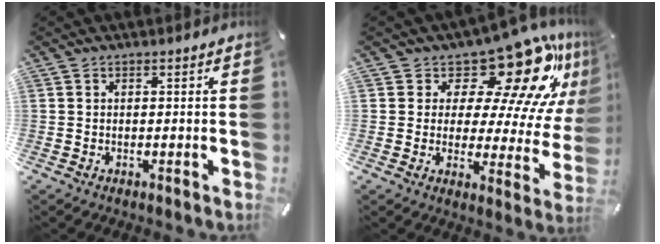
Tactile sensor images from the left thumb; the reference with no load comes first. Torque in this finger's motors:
{"motor_torque": [2.39, 1.98, 0.65, 0.24, -0.02]}